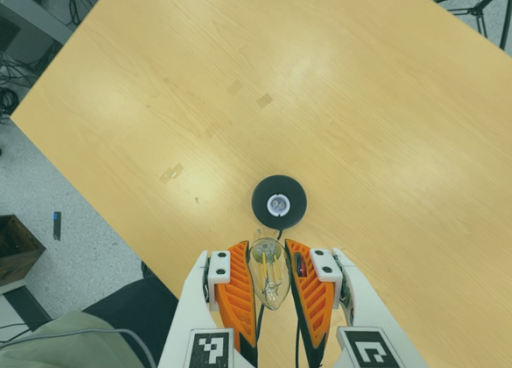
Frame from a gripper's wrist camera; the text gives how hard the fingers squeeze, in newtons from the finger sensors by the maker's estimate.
{"total": 21.8, "left": 24.5, "right": 19.1}